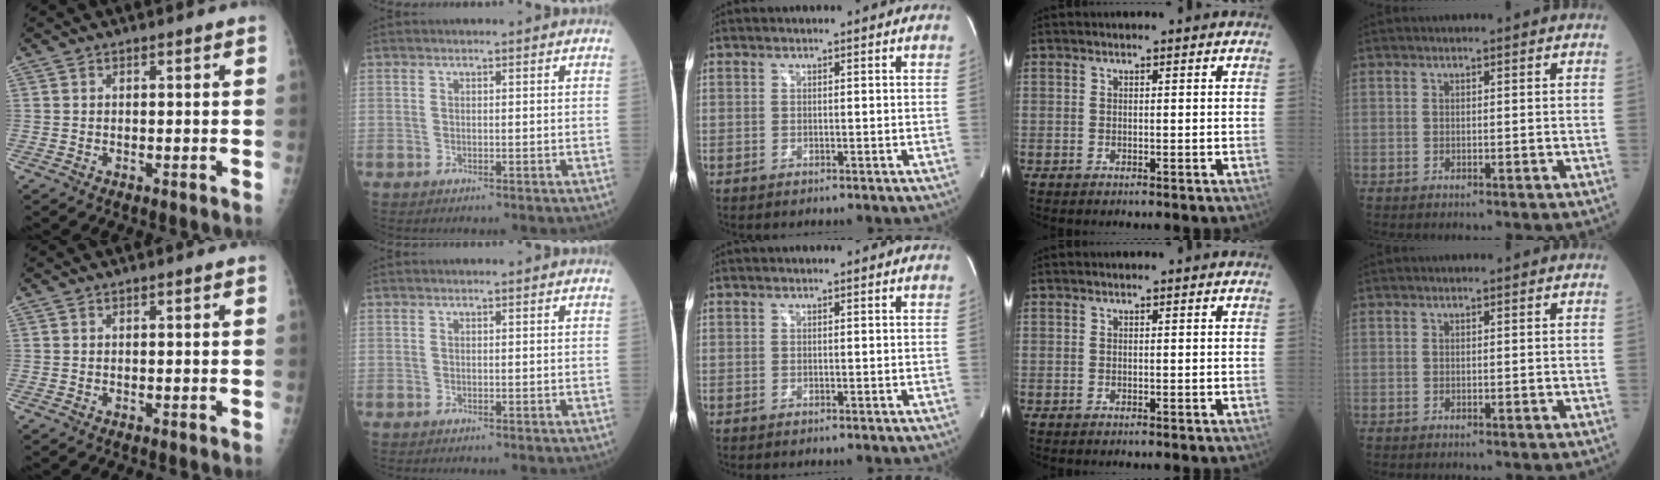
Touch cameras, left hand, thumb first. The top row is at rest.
{}